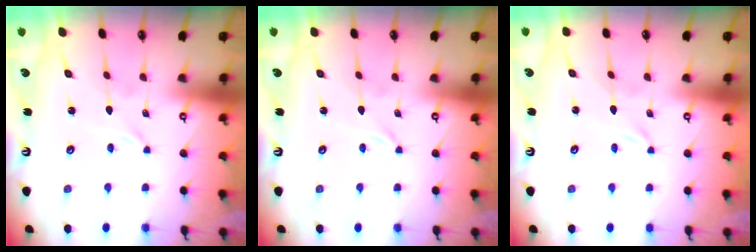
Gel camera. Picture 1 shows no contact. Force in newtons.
{"total": 0.0}
{"total": 0.0}